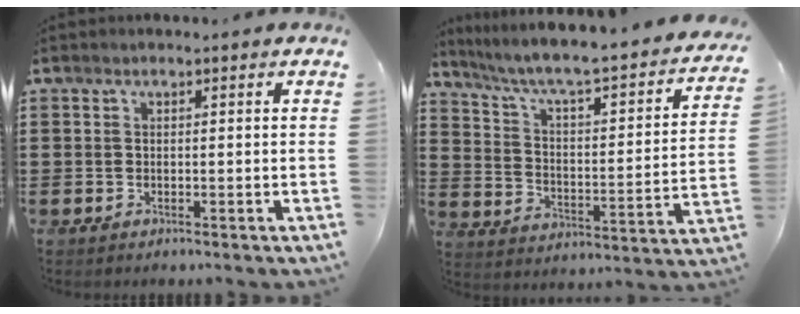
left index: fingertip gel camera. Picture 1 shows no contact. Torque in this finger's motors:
{"motor_torque": [1.99, -0.15, 0.81, 0.21]}